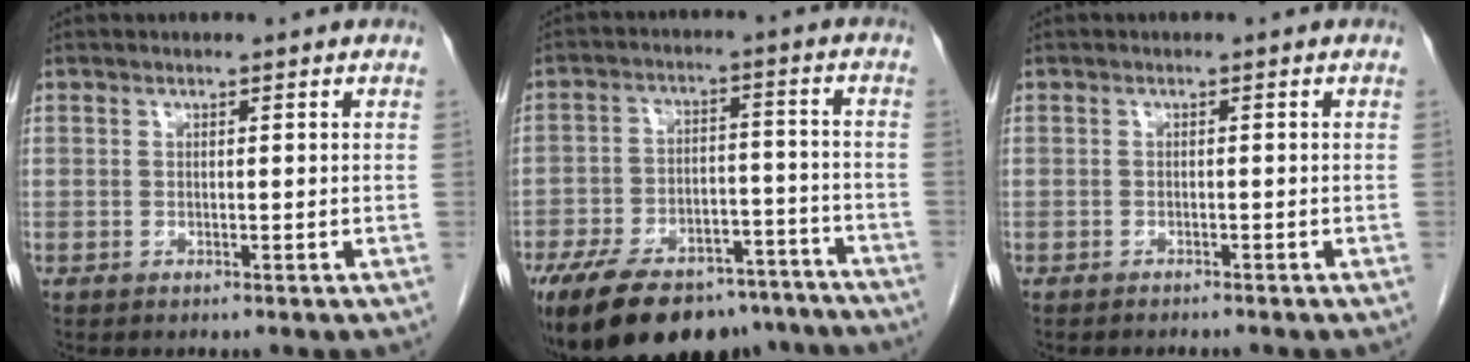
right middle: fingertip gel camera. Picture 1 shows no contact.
{"total": 22.3, "force": [-17.3, 9.3, 10.5], "torque": [-0.186, 0.006, -0.252]}
{"total": 1.5, "force": [-1.4, 0.2, 0.2], "torque": [-0.001, -0.002, -0.018]}